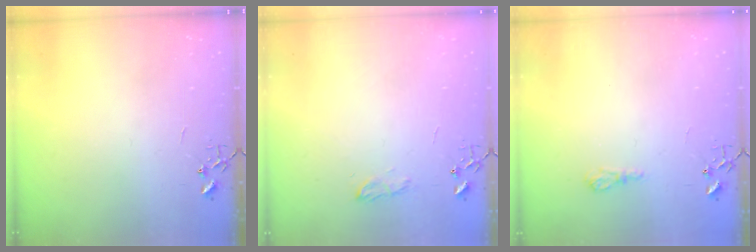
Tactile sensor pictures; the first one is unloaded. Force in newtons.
{"total": 7.9, "press": 7.8, "slide": 0.9}
{"total": 6.5, "press": 6.5, "slide": 0.7}